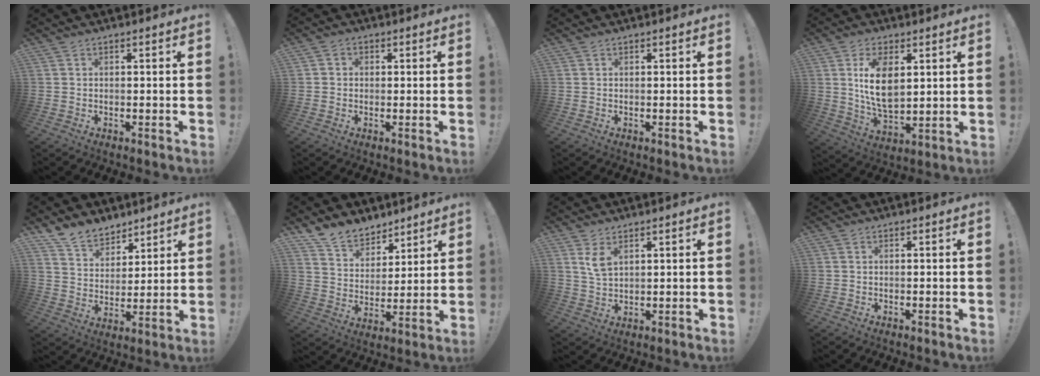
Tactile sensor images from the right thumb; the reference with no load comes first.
{"total": 2.0, "force": [-0.4, 1.8, 0.8], "torque": [-0.016, 0.009, -0.006]}
{"total": 0.0}
{"total": 12.1, "force": [3.5, 6.8, 9.4], "torque": [-0.175, -0.014, 0.059]}
{"total": 11.0, "force": [9.0, 5.9, 2.2], "torque": [-0.051, -0.065, 0.178]}
{"total": 11.9, "force": [9.7, 6.5, 2.5], "torque": [-0.055, -0.073, 0.189]}
{"total": 4.6, "force": [2.7, 2.1, 3.1], "torque": [-0.052, -0.014, 0.048]}
{"total": 0.0}